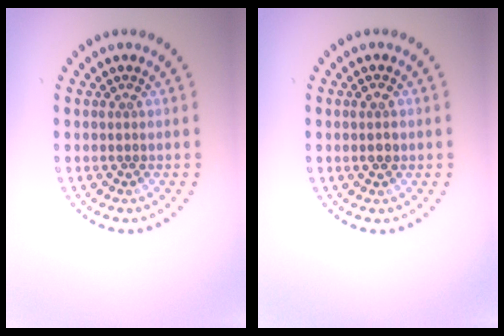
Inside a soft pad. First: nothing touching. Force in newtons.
{"total": 1.5, "press": 1.5, "slide": 0.1}